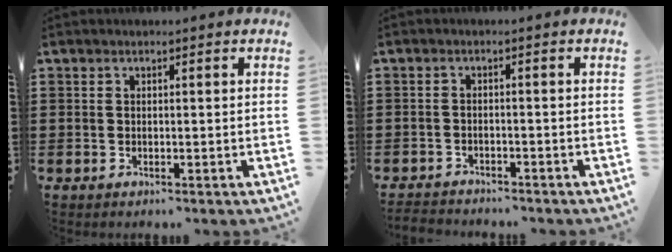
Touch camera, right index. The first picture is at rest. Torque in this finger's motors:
{"motor_torque": [0.71, 1.43, 0.06, 0.01]}